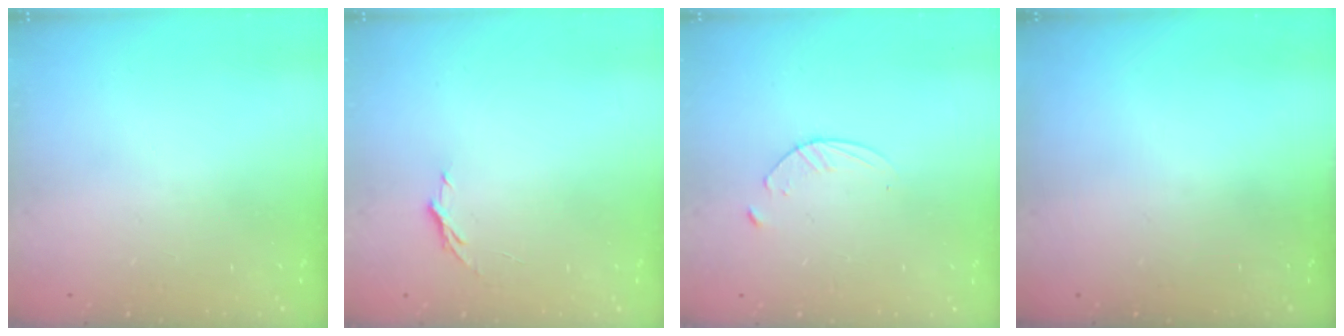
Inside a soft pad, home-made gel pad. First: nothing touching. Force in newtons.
{"total": 3.2, "press": 3.2, "slide": 0.3}
{"total": 3.1, "press": 3.1, "slide": 0.3}
{"total": 0.0}